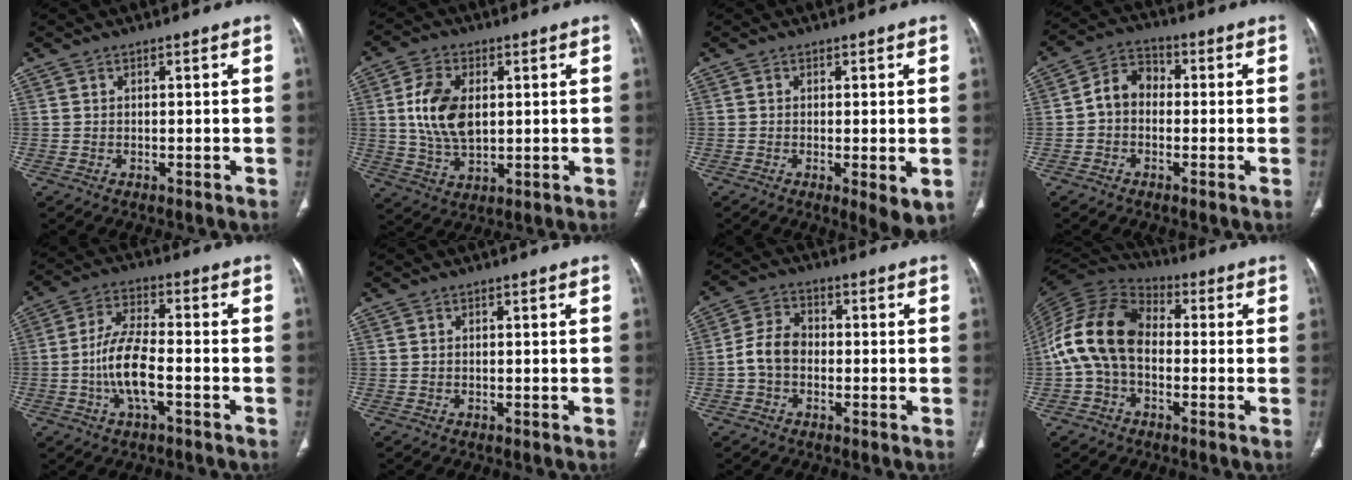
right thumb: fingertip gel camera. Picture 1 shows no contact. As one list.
[{"total": 11.1, "force": [1.6, 6.8, 8.7], "torque": [-0.162, -0.007, 0.037]}, {"total": 5.0, "force": [-1.1, 1.4, 4.6], "torque": [-0.073, -0.017, -0.016]}, {"total": 6.2, "force": [-0.6, 4.9, 3.7], "torque": [-0.047, 0.023, -0.028]}, {"total": 9.5, "force": [-2.8, 3.9, 8.2], "torque": [-0.166, 0.025, -0.055]}, {"total": 0.0}, {"total": 6.2, "force": [-1.2, 4.6, 4.0], "torque": [-0.067, 0.022, -0.033]}, {"total": 14.1, "force": [-1.2, 9.5, 10.4], "torque": [-0.202, 0.034, -0.035]}]